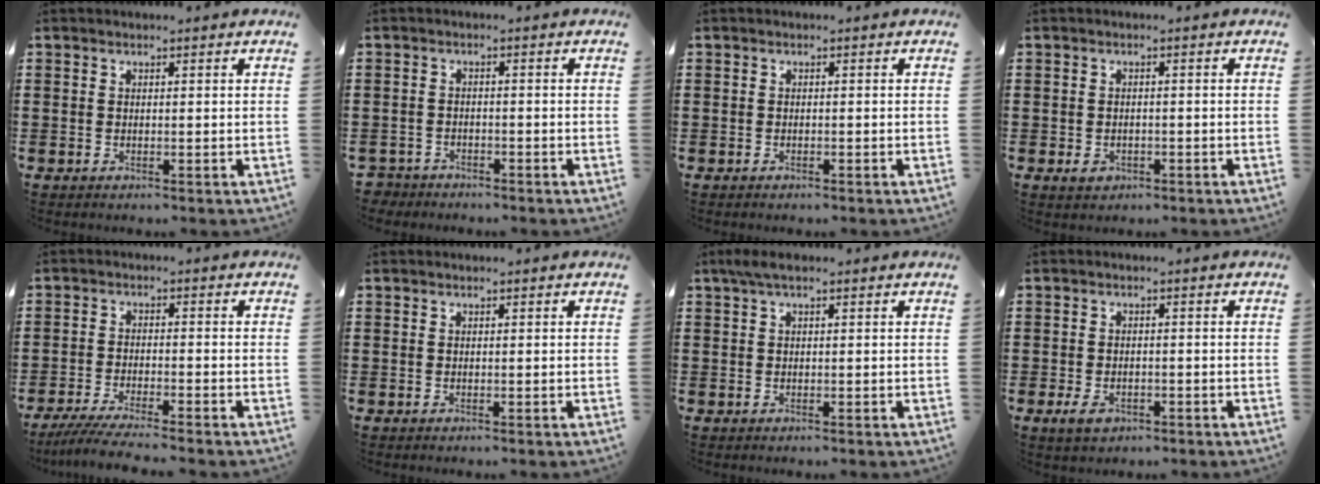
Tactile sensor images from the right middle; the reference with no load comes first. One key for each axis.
{"total": 2.4, "fx": -2.3, "fy": 0.6, "fz": -0.3, "tx": -0.004, "ty": -0.003, "tz": -0.051}
{"total": 0.6, "fx": -0.6, "fy": 0.3, "fz": 0.0, "tx": -0.001, "ty": 0.000, "tz": -0.012}
{"total": 1.4, "fx": -0.7, "fy": 1.0, "fz": 0.7, "tx": -0.018, "ty": -0.001, "tz": -0.016}
{"total": 4.4, "fx": -4.0, "fy": -0.2, "fz": 1.8, "tx": -0.045, "ty": -0.016, "tz": -0.078}
{"total": 0.0}
{"total": 1.4, "fx": 0.5, "fy": 0.1, "fz": 1.3, "tx": -0.027, "ty": 0.002, "tz": 0.009}
{"total": 2.3, "fx": -1.2, "fy": 1.4, "fz": 1.3, "tx": -0.033, "ty": -0.003, "tz": -0.026}